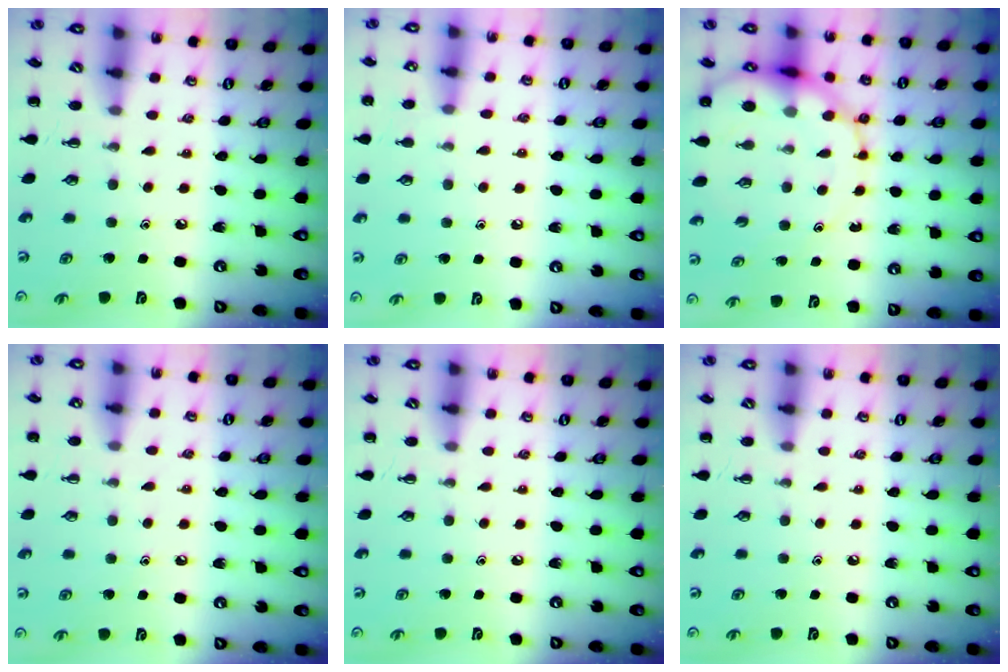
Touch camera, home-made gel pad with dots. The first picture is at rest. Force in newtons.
{"total": 6.5, "press": 6.2, "slide": 1.9}
{"total": 14.4, "press": 13.9, "slide": 3.7}
{"total": 6.0, "press": 5.8, "slide": 1.6}
{"total": 0.0}
{"total": 0.0}